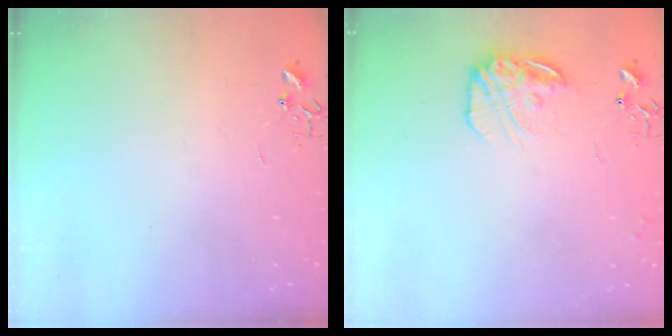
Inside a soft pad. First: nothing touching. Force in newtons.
{"total": 13.7, "press": 13.7, "slide": 0.9}